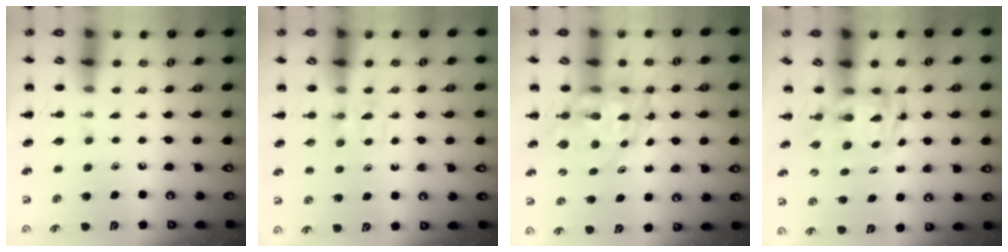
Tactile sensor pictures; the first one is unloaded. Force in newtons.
{"total": 4.1, "press": 3.8, "slide": 1.5}
{"total": 7.1, "press": 6.7, "slide": 2.4}
{"total": 2.7, "press": 2.6, "slide": 0.5}